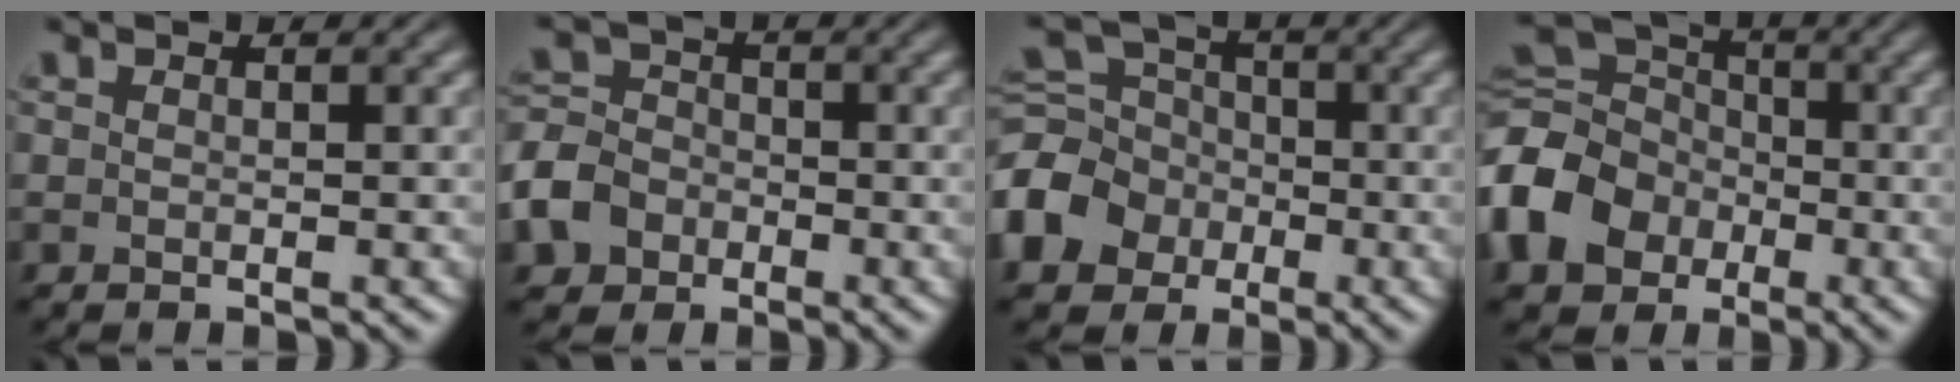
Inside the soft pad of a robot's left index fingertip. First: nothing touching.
{"total": 5.9, "force": [-2.8, 4.8, 2.1], "torque": [-0.038, -0.008, -0.065]}
{"total": 7.3, "force": [-2.6, 5.9, 3.3], "torque": [-0.085, 0.005, -0.072]}
{"total": 10.2, "force": [-2.7, 8.1, 5.6], "torque": [-0.146, -0.003, -0.072]}